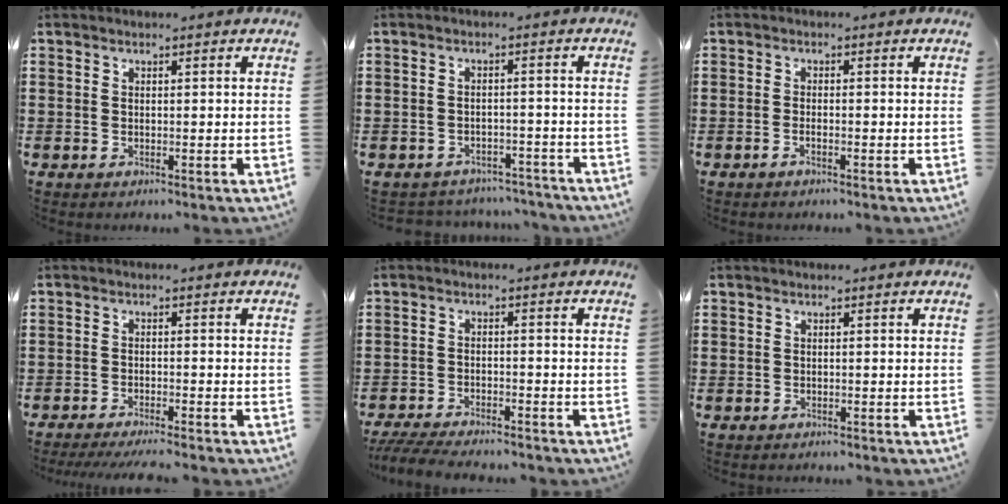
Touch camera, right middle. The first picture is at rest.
{"total": 2.9, "force": [-2.8, 0.5, -0.2], "torque": [-0.005, 0.001, -0.062]}
{"total": 1.0, "force": [-0.7, 0.1, 0.7], "torque": [-0.014, -0.003, -0.011]}
{"total": 2.5, "force": [-2.3, -0.2, 0.9], "torque": [-0.013, 0.000, -0.046]}
{"total": 4.4, "force": [-4.2, 0.5, 1.2], "torque": [-0.033, -0.006, -0.089]}
{"total": 0.7, "force": [-0.5, 0.4, -0.1], "torque": [0.002, 0.004, -0.013]}